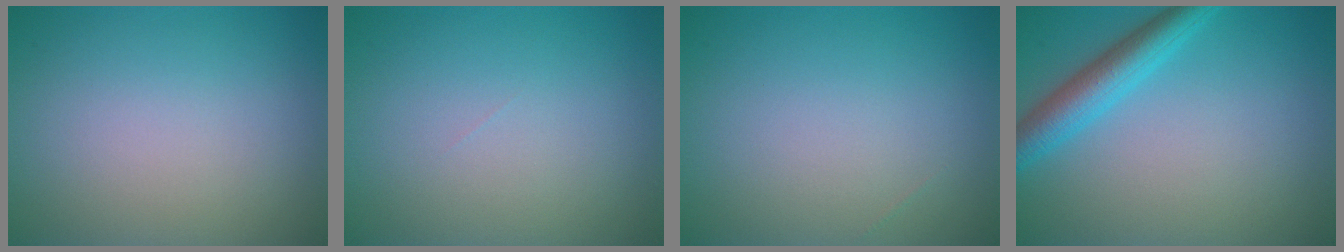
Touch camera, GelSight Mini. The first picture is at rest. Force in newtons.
{"total": 0.0}
{"total": 0.0}
{"total": 4.0, "press": 4.0, "slide": 0.1}